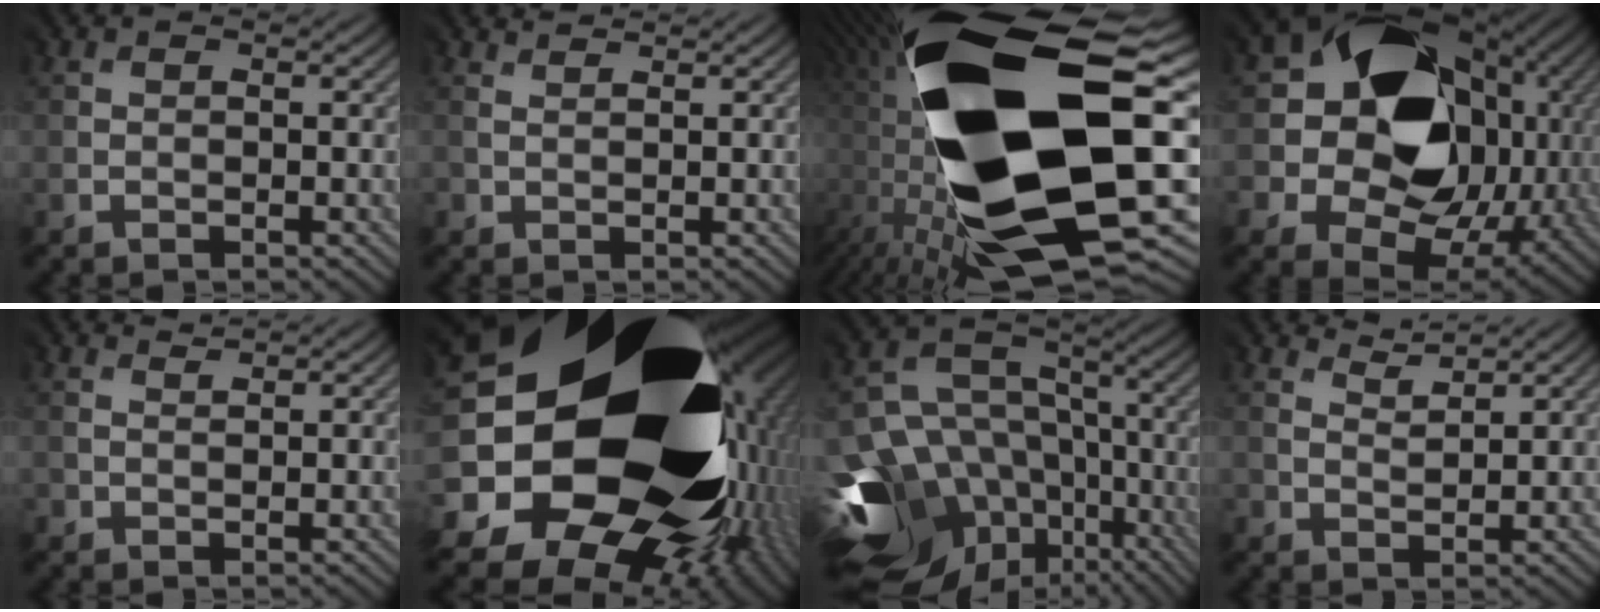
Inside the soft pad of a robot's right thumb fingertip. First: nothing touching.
{"total": 1.3, "force": [1.1, 0.6, 0.5], "torque": [-0.006, 0.002, 0.022]}
{"total": 22.1, "force": [-2.3, 9.9, 19.7], "torque": [-0.400, -0.043, -0.039]}
{"total": 17.6, "force": [2.7, 14.5, 9.6], "torque": [-0.201, -0.028, 0.072]}
{"total": 1.0, "force": [0.8, 0.5, 0.3], "torque": [-0.007, 0.002, 0.016]}
{"total": 22.8, "force": [0.2, 17.7, 14.4], "torque": [-0.256, -0.063, -0.059]}
{"total": 16.4, "force": [-6.7, 12.4, 8.4], "torque": [-0.194, -0.018, -0.079]}
{"total": 2.8, "force": [2.7, 0.2, -0.4], "torque": [-0.005, 0.000, 0.056]}